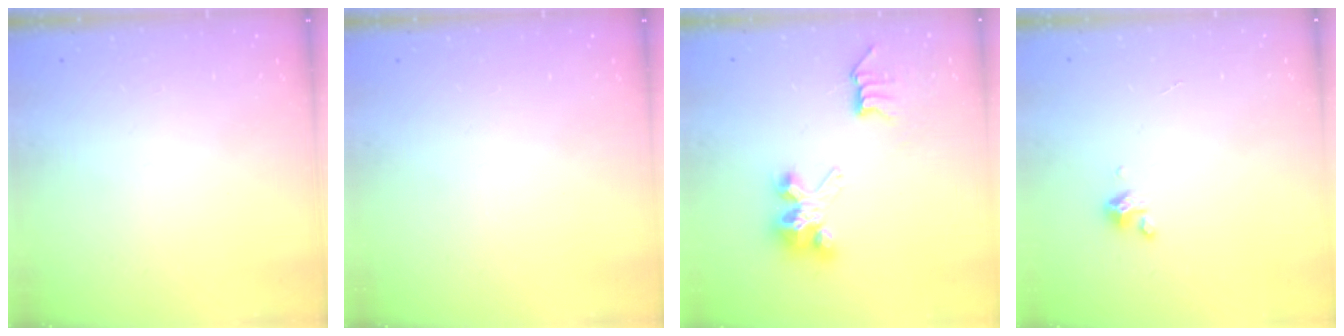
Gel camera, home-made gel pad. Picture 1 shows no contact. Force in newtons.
{"total": 0.0}
{"total": 6.6, "press": 6.6, "slide": 0.1}
{"total": 1.7, "press": 1.7, "slide": 0.3}